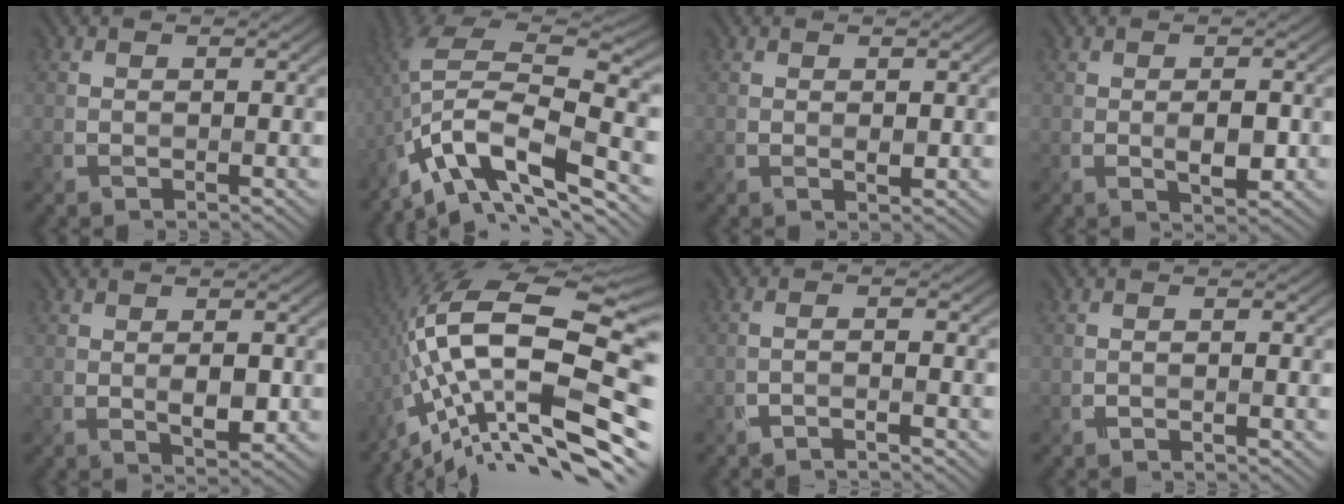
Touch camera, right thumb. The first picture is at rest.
{"total": 13.6, "force": [-6.6, 5.0, 10.8], "torque": [-0.208, 0.001, -0.123]}
{"total": 0.5, "force": [0.2, 0.1, 0.5], "torque": [-0.009, -0.001, 0.004]}
{"total": 2.5, "force": [-0.3, 1.0, 2.2], "torque": [-0.040, -0.004, -0.001]}
{"total": 2.3, "force": [-0.1, 1.0, 2.0], "torque": [-0.035, -0.007, 0.005]}
{"total": 18.6, "force": [-4.8, 6.2, 16.9], "torque": [-0.292, 0.022, -0.088]}
{"total": 2.1, "force": [-1.4, 0.3, 1.5], "torque": [-0.015, 0.009, -0.042]}
{"total": 0.8, "force": [-0.3, 0.2, 0.7], "torque": [-0.007, 0.004, -0.012]}